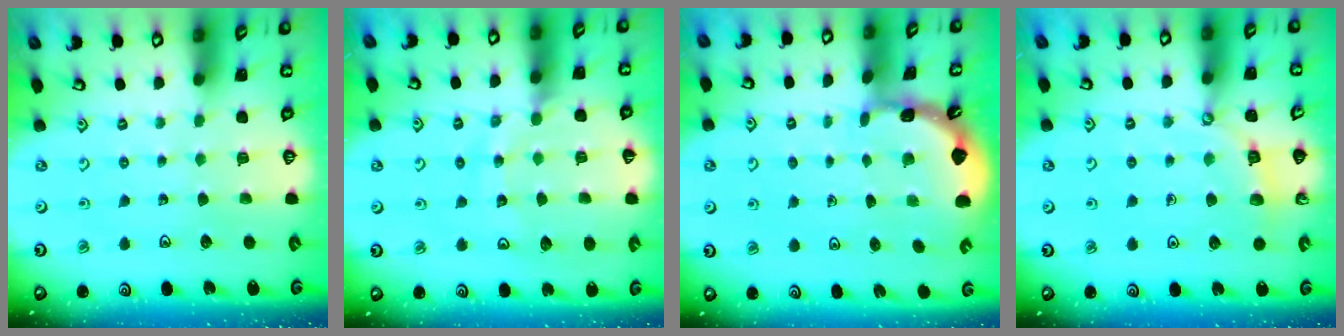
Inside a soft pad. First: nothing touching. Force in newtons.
{"total": 12.6, "press": 12.5, "slide": 1.5}
{"total": 1.8, "press": 1.8, "slide": 0.1}
{"total": 4.9, "press": 4.9, "slide": 0.4}